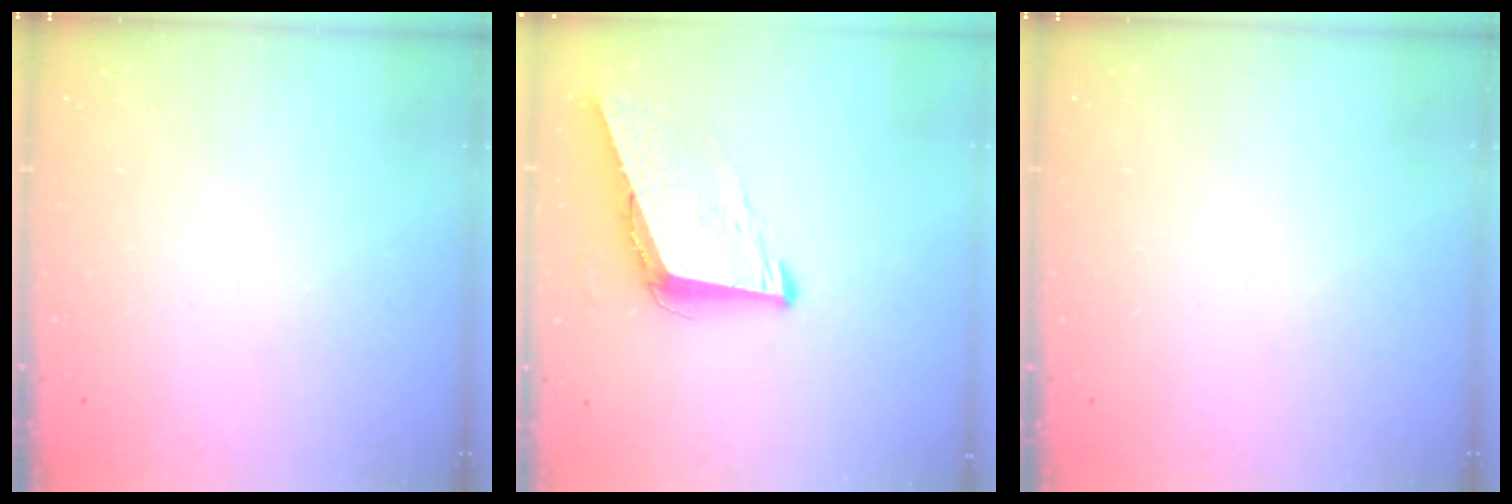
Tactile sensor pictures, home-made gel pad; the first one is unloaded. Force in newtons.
{"total": 8.8, "press": 7.9, "slide": 3.8}
{"total": 0.0}